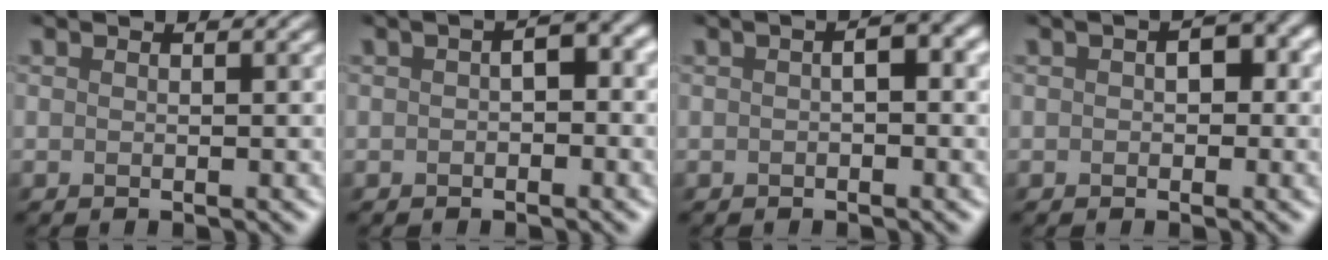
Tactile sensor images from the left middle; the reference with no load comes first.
{"total": 2.1, "force": [-0.6, 1.0, 1.7], "torque": [-0.026, 0.008, -0.015]}
{"total": 2.0, "force": [-0.3, 0.7, 1.9], "torque": [-0.031, 0.008, -0.008]}
{"total": 2.0, "force": [-0.2, 1.4, 1.4], "torque": [-0.014, 0.008, -0.007]}